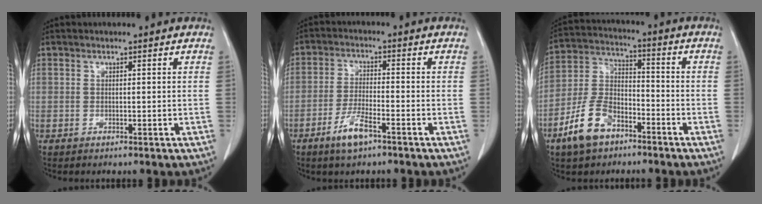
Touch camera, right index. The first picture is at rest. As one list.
[{"total": 5.5, "force": [-3.4, 1.3, 4.1], "torque": [-0.089, -0.003, -0.060]}, {"total": 10.5, "force": [-6.3, 5.7, 6.2], "torque": [-0.145, 0.007, -0.120]}]